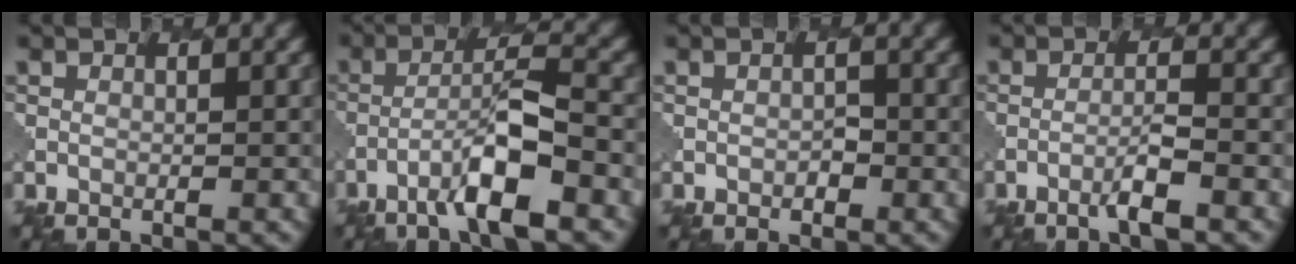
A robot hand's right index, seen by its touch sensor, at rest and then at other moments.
{"total": 6.0, "force": [-3.2, 0.9, 5.0], "torque": [-0.083, 0.015, -0.057]}
{"total": 0.8, "force": [-0.4, 0.6, 0.5], "torque": [-0.005, 0.000, -0.004]}
{"total": 2.5, "force": [-1.5, 0.1, 2.0], "torque": [-0.034, 0.006, -0.035]}